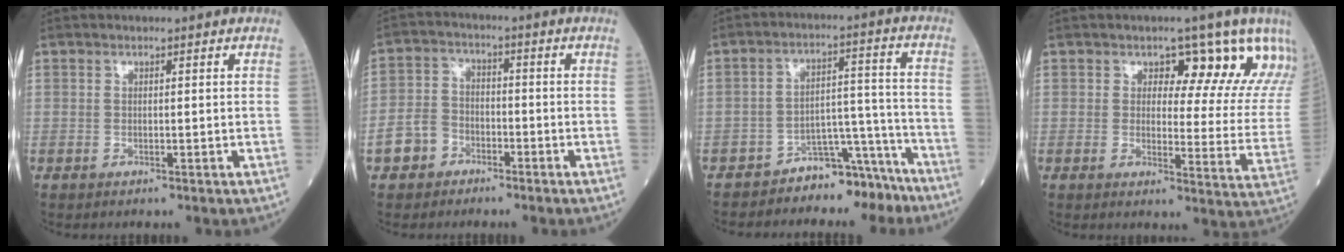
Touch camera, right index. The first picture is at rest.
{"total": 5.4, "force": [-3.1, 4.1, 1.5], "torque": [-0.039, 0.015, -0.059]}
{"total": 7.7, "force": [-7.0, 3.0, 1.3], "torque": [0.000, 0.066, -0.111]}
{"total": 12.1, "force": [8.7, 5.1, 6.6], "torque": [-0.053, -0.015, 0.076]}